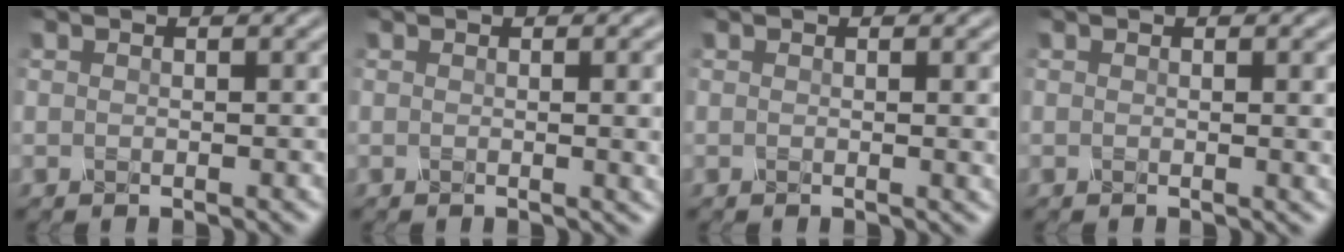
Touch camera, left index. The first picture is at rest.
{"total": 4.3, "force": [0.3, 1.6, 4.0], "torque": [-0.027, 0.006, 0.004]}
{"total": 2.5, "force": [0.3, 0.9, 2.3], "torque": [-0.017, 0.001, 0.002]}
{"total": 2.6, "force": [0.3, 0.9, 2.4], "torque": [-0.019, 0.002, 0.002]}